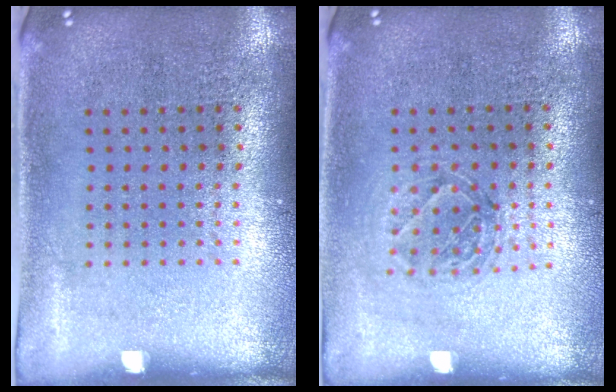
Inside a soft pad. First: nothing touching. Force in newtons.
{"total": 1.2, "press": 1.0, "slide": 0.5}